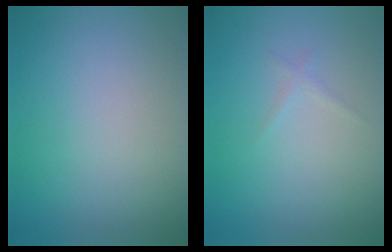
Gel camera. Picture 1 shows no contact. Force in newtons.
{"total": 0.6, "press": 0.6, "slide": 0.0}